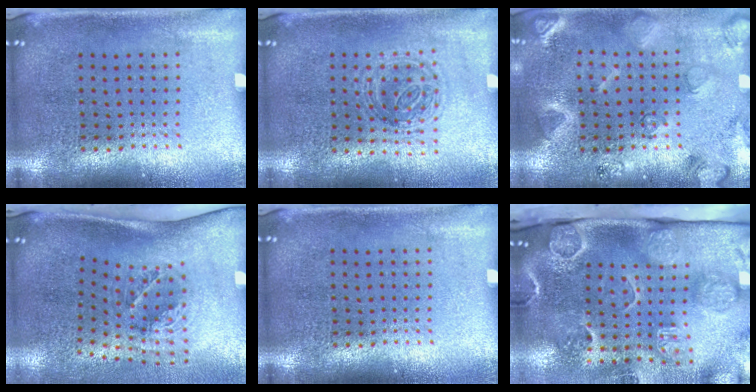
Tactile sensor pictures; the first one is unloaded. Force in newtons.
{"total": 1.2, "press": 1.1, "slide": 0.5}
{"total": 2.3, "press": 2.3, "slide": 0.3}
{"total": 1.9, "press": 1.2, "slide": 1.4}
{"total": 0.0}
{"total": 4.7, "press": 3.3, "slide": 3.3}